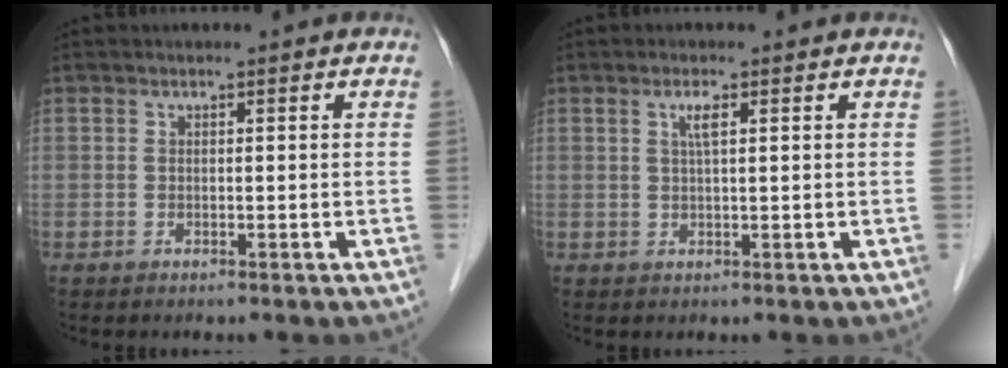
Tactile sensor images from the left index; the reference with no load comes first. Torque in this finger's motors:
{"motor_torque": [0.37, 0.31, 0.05, 0.04]}